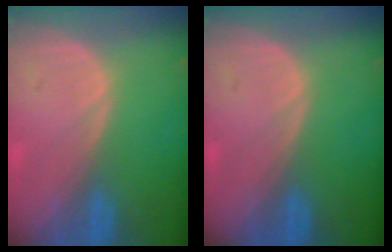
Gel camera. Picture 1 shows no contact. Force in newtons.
{"total": 0.0}